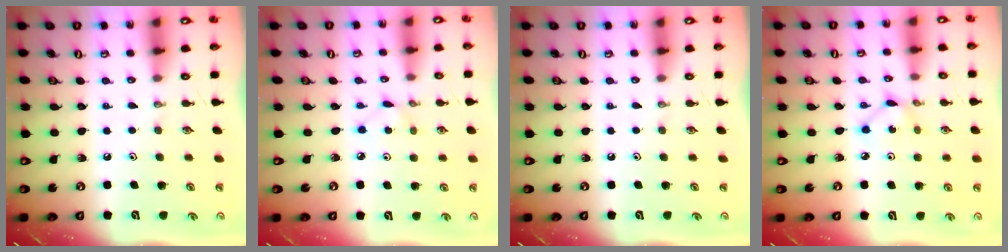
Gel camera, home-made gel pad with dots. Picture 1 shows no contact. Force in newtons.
{"total": 2.9, "press": 2.9, "slide": 0.3}
{"total": 0.0}
{"total": 2.1, "press": 2.1, "slide": 0.1}